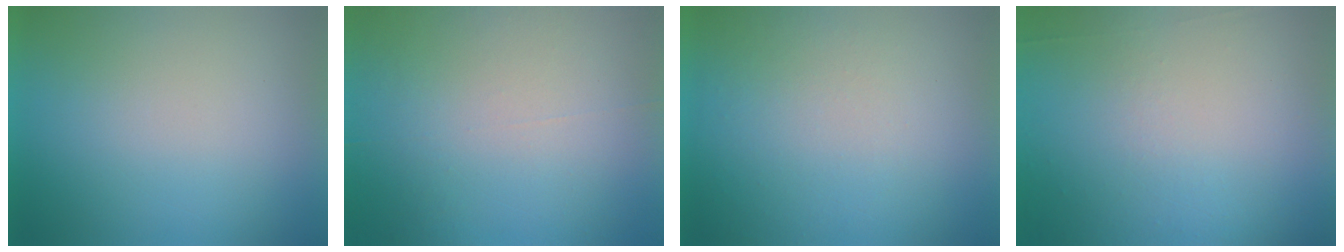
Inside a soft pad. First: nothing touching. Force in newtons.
{"total": 7.3}
{"total": 1.0}
{"total": 5.9}